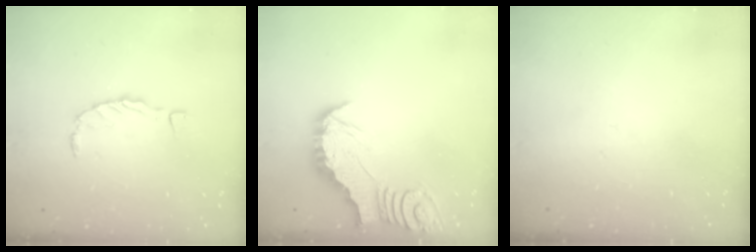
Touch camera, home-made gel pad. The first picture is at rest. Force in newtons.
{"total": 2.9, "press": 2.8, "slide": 0.3}
{"total": 0.0}